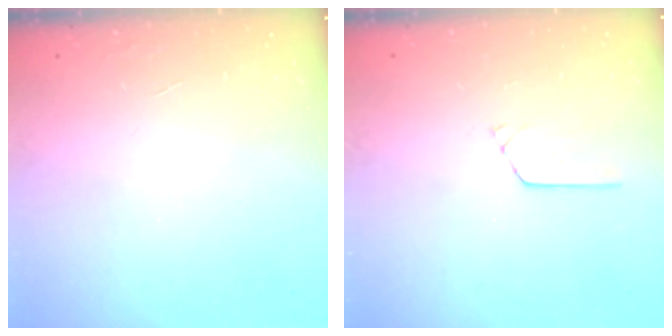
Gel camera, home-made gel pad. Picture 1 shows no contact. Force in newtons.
{"total": 4.3, "press": 4.3, "slide": 0.3}